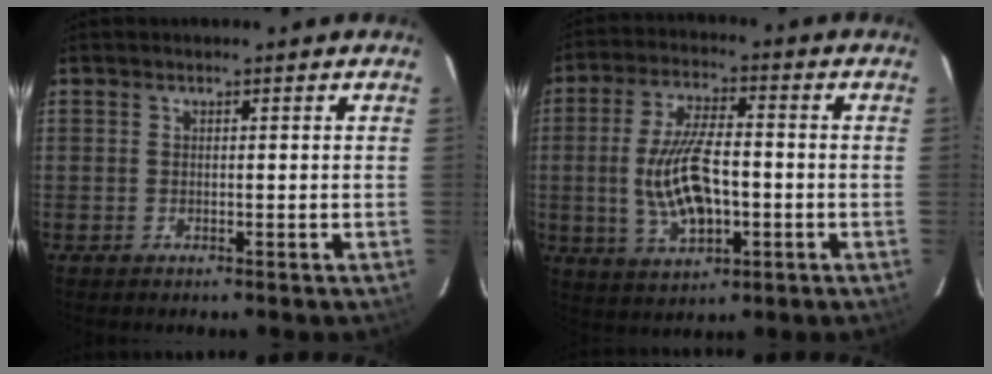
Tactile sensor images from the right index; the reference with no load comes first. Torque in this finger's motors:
{"motor_torque": [1.33, -0.81, 0.78, 0.19]}